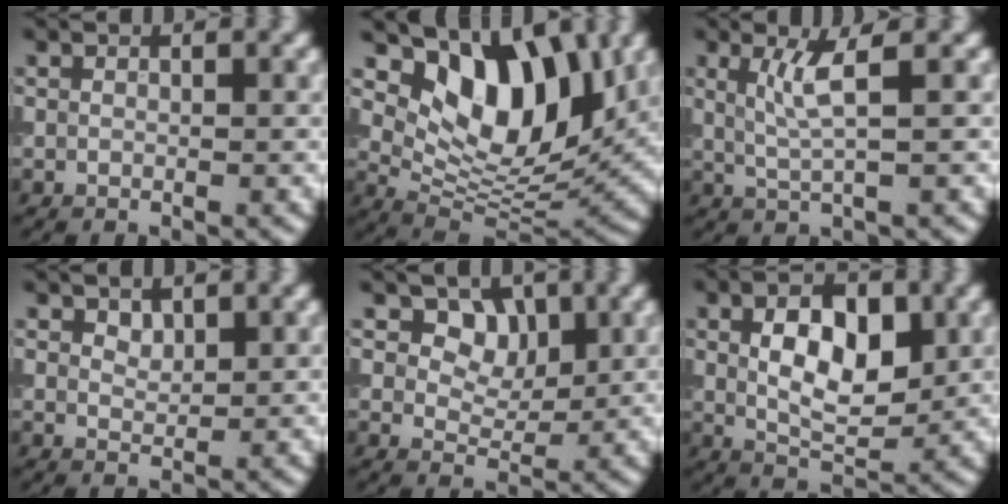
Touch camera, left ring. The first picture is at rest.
{"total": 9.6, "force": [4.5, 5.2, 6.6], "torque": [-0.100, -0.011, 0.078]}
{"total": 3.0, "force": [0.9, 0.5, 2.8], "torque": [-0.056, -0.003, 0.021]}
{"total": 1.0, "force": [0.8, 0.5, 0.4], "torque": [-0.009, -0.002, 0.019]}
{"total": 4.3, "force": [2.1, 3.0, 2.2], "torque": [-0.037, -0.017, 0.041]}
{"total": 6.1, "force": [1.1, 3.4, 5.0], "torque": [-0.083, 0.002, 0.020]}